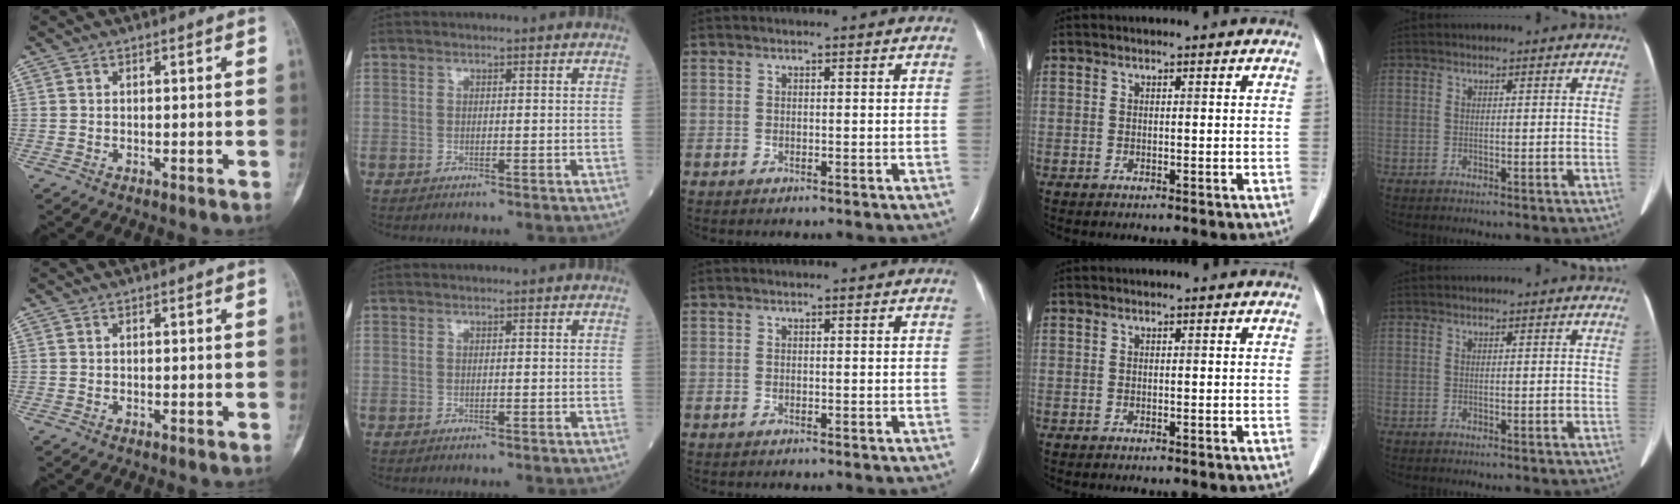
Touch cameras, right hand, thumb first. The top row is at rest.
{}